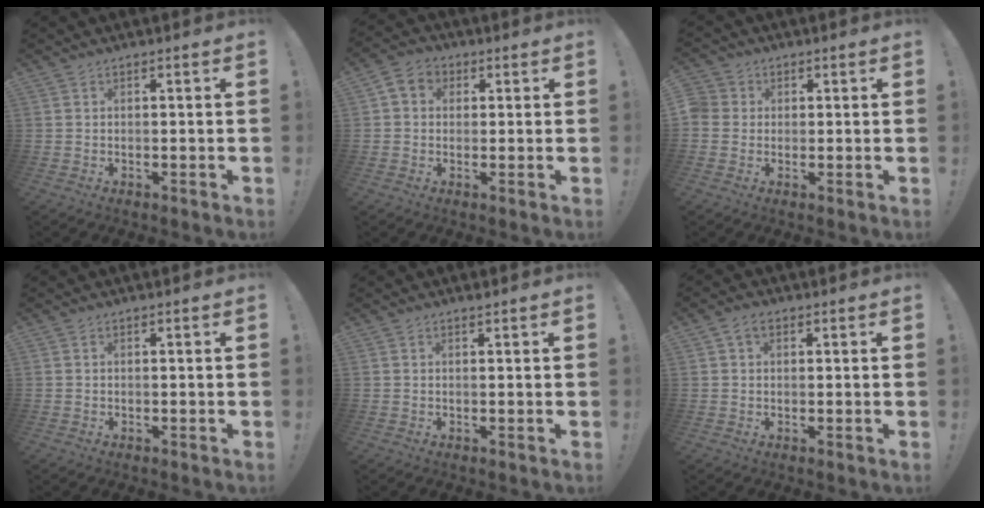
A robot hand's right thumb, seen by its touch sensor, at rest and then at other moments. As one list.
[{"total": 5.3, "force": [0.9, 4.6, 2.5], "torque": [-0.039, 0.007, 0.020]}, {"total": 4.1, "force": [0.3, 3.9, 1.1], "torque": [-0.021, 0.000, 0.003]}, {"total": 0.0}, {"total": 0.7, "force": [0.6, -0.3, 0.1], "torque": [0.004, -0.004, 0.010]}, {"total": 3.1, "force": [1.2, 2.2, 2.0], "torque": [-0.033, 0.003, 0.021]}]